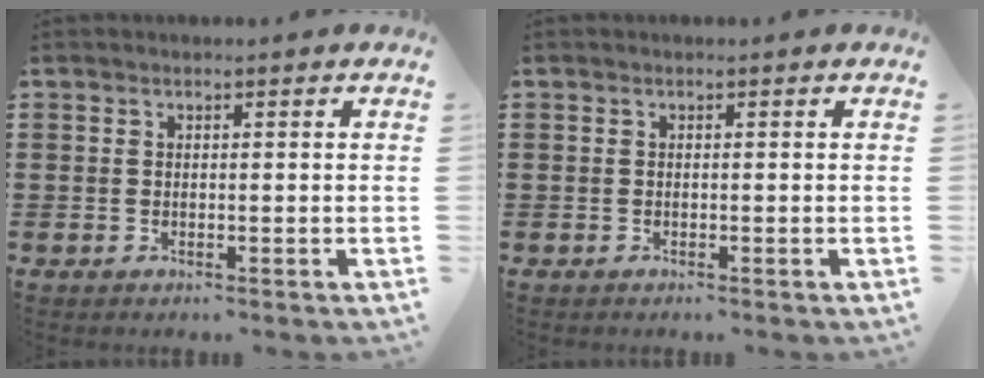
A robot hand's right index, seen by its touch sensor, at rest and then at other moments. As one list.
[{"total": 0.0}]